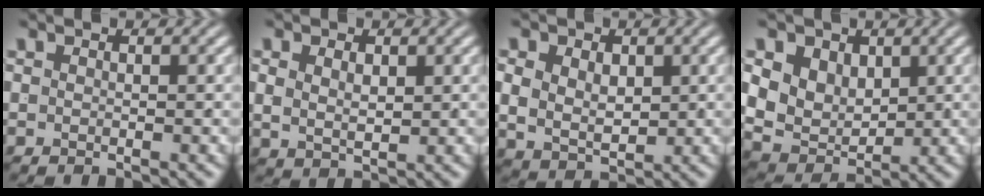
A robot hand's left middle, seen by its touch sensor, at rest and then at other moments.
{"total": 2.4, "force": [0.7, 1.4, 1.8], "torque": [-0.035, -0.015, 0.028]}
{"total": 5.5, "force": [0.2, 4.3, 3.4], "torque": [-0.070, -0.026, 0.017]}
{"total": 10.1, "force": [0.4, 8.6, 5.2], "torque": [-0.136, -0.036, 0.011]}